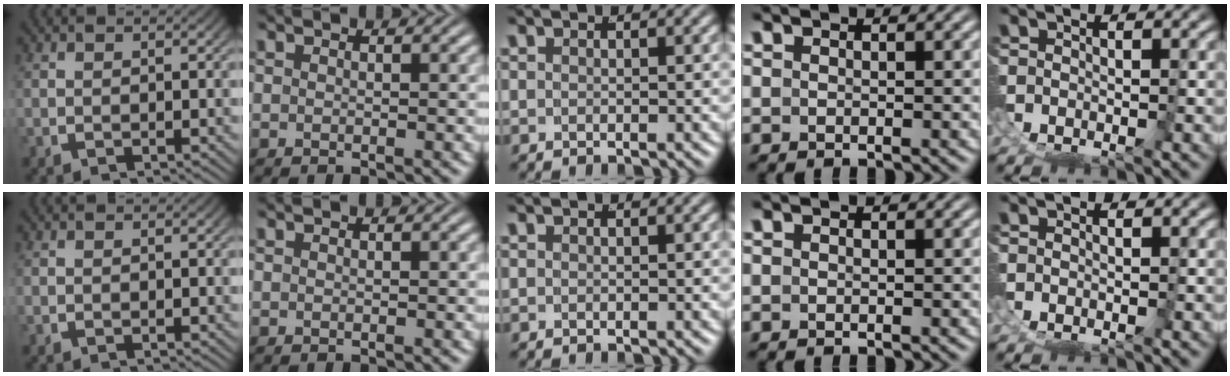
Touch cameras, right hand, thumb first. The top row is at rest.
{}